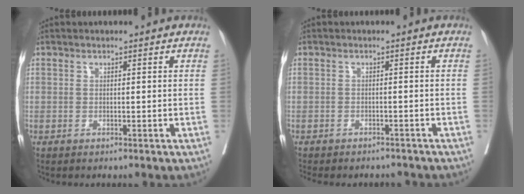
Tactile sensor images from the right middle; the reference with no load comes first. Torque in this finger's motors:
{"motor_torque": [0.86, -1.10, 0.14, 0.03]}